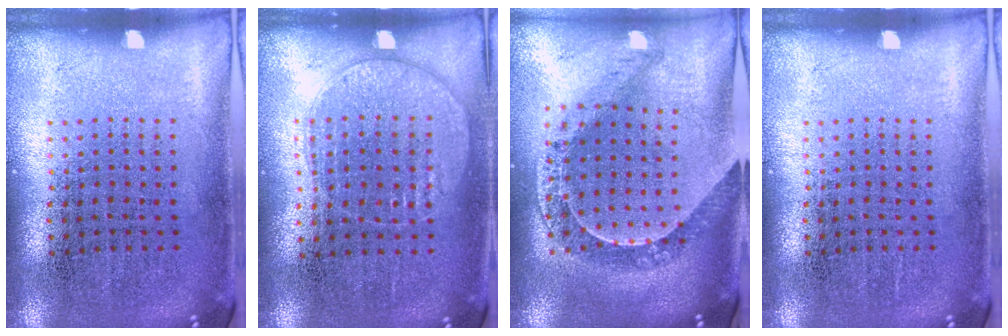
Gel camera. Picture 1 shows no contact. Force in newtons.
{"total": 1.0, "press": 0.9, "slide": 0.4}
{"total": 1.2, "press": 1.1, "slide": 0.3}
{"total": 0.0}